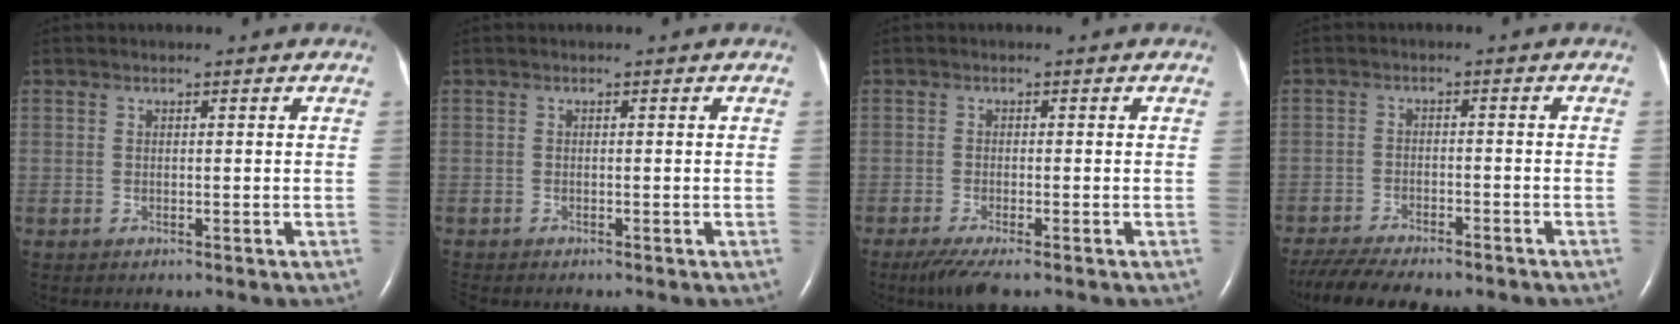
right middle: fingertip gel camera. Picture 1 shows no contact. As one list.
[{"total": 0.6, "force": [-0.6, 0.0, 0.1], "torque": [-0.001, -0.002, -0.008]}, {"total": 4.0, "force": [-2.8, 0.3, 2.9], "torque": [-0.057, -0.014, -0.050]}, {"total": 12.2, "force": [-10.3, 2.8, 5.9], "torque": [-0.104, -0.008, -0.152]}]